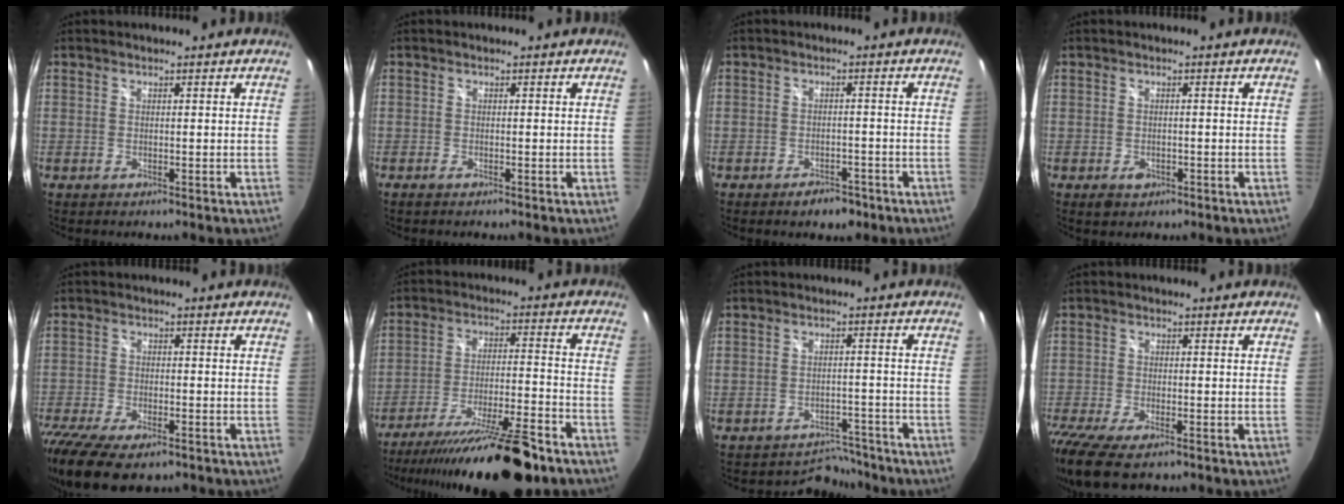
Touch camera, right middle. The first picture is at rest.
{"total": 0.9, "force": [-0.7, 0.2, 0.5], "torque": [-0.010, -0.003, -0.013]}
{"total": 4.1, "force": [-3.0, 2.2, 1.7], "torque": [-0.032, 0.006, -0.036]}
{"total": 2.4, "force": [-1.2, 1.6, 1.2], "torque": [-0.021, -0.004, -0.017]}
{"total": 15.2, "force": [-10.7, 6.1, 9.0], "torque": [-0.217, -0.065, -0.182]}
{"total": 21.4, "force": [-17.3, 2.7, 12.2], "torque": [-0.223, -0.040, -0.268]}
{"total": 4.8, "force": [-4.4, 1.6, -1.0], "torque": [0.017, 0.017, -0.065]}
{"total": 11.7, "force": [-8.4, 3.9, 7.2], "torque": [-0.177, -0.056, -0.155]}